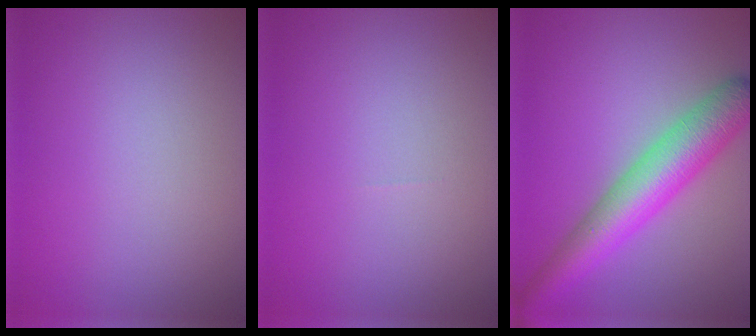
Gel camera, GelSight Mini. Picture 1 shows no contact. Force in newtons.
{"total": 0.0}
{"total": 7.0, "press": 7.0, "slide": 0.1}